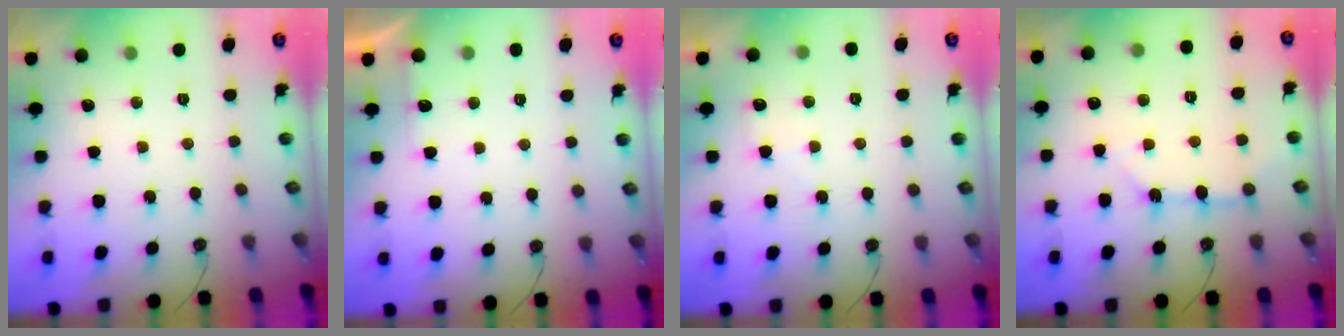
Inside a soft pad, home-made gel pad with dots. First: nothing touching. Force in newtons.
{"total": 2.6, "press": 2.6, "slide": 0.5}
{"total": 3.5, "press": 3.5, "slide": 0.5}
{"total": 6.3, "press": 6.3, "slide": 0.5}